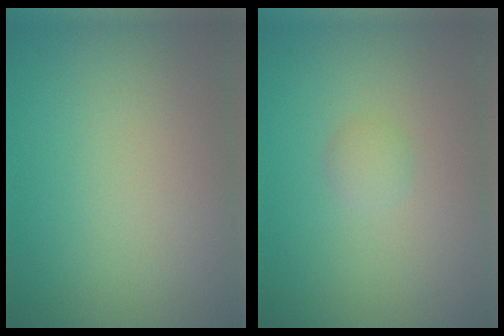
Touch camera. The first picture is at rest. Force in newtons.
{"total": 1.0, "press": 1.0, "slide": 0.0}